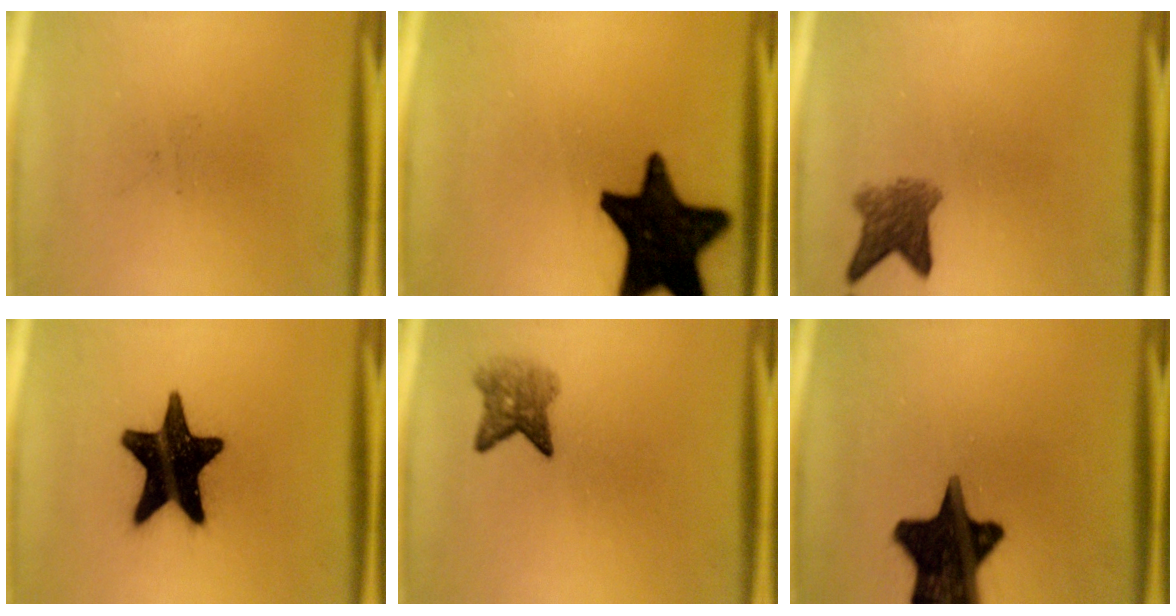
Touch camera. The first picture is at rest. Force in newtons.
{"total": 20.1}
{"total": 4.6}
{"total": 19.1}
{"total": 3.8}
{"total": 18.9}